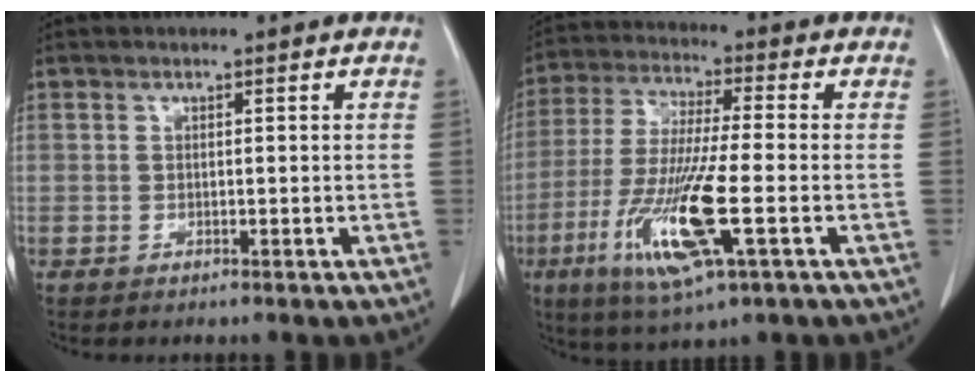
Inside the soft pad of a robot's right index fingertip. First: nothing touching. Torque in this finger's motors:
{"motor_torque": [1.88, -0.26, 0.47, 0.15]}